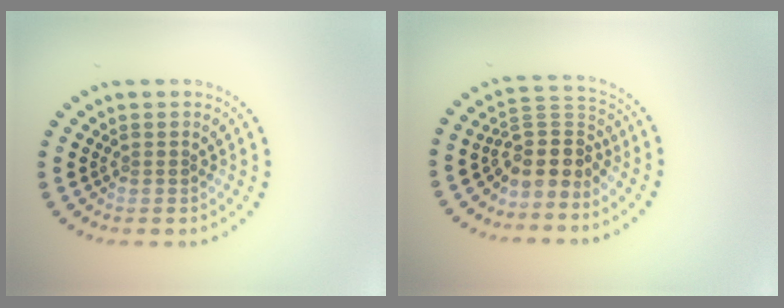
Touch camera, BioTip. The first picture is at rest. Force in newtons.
{"total": 3.8, "press": 3.0, "slide": 2.4}